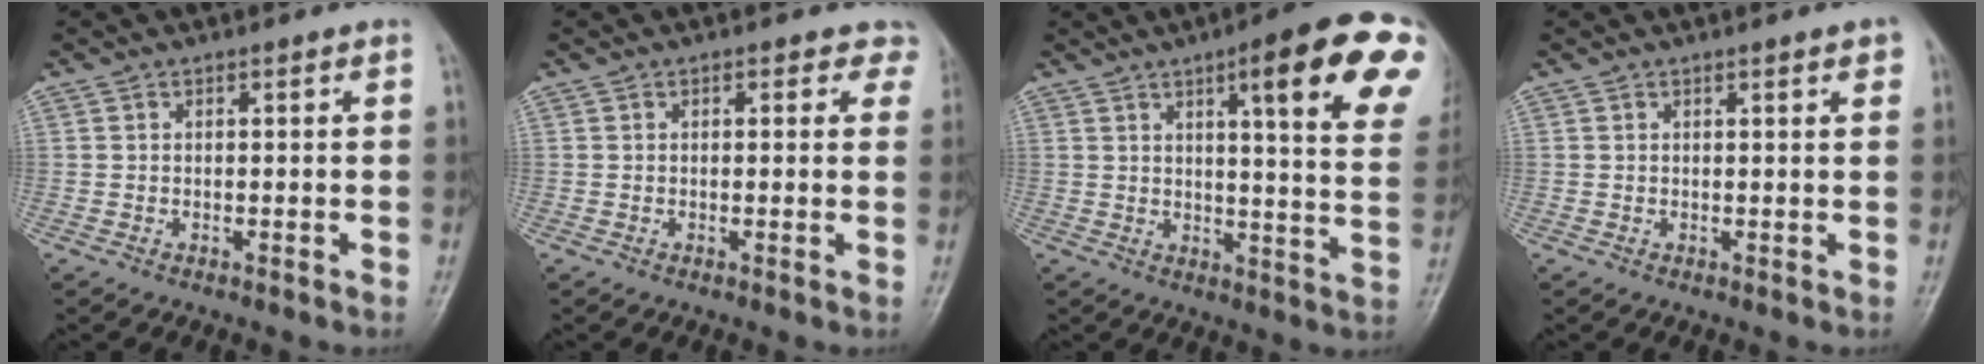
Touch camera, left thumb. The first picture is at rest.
{"total": 3.5, "force": [2.0, 2.2, 1.9], "torque": [0.015, -0.002, 0.012]}
{"total": 19.6, "force": [9.2, 3.8, 16.9], "torque": [-0.191, -0.029, 0.110]}
{"total": 2.4, "force": [1.2, 0.4, 2.0], "torque": [-0.023, -0.001, 0.013]}